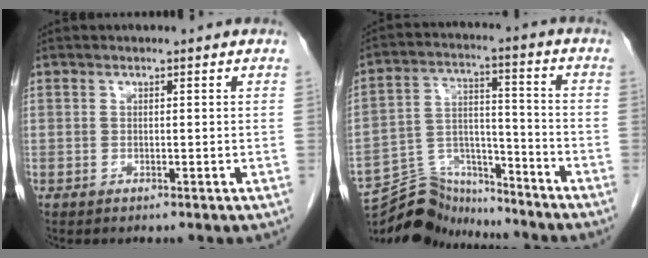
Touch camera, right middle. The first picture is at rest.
{"total": 11.5, "force": [-11.2, 2.3, 0.3], "torque": [-0.012, 0.040, -0.199]}